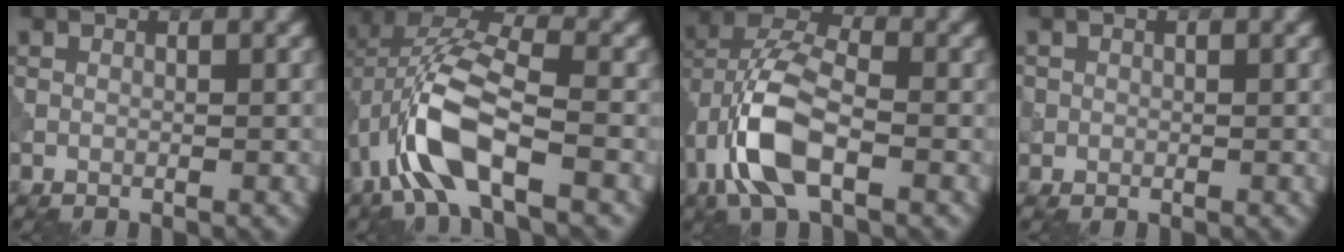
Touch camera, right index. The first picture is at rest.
{"total": 8.8, "force": [-3.0, 3.6, 7.4], "torque": [-0.163, 0.014, -0.064]}
{"total": 7.9, "force": [-2.7, 4.0, 6.3], "torque": [-0.139, 0.011, -0.059]}
{"total": 0.8, "force": [0.0, 0.8, -0.1], "torque": [0.010, -0.004, -0.002]}